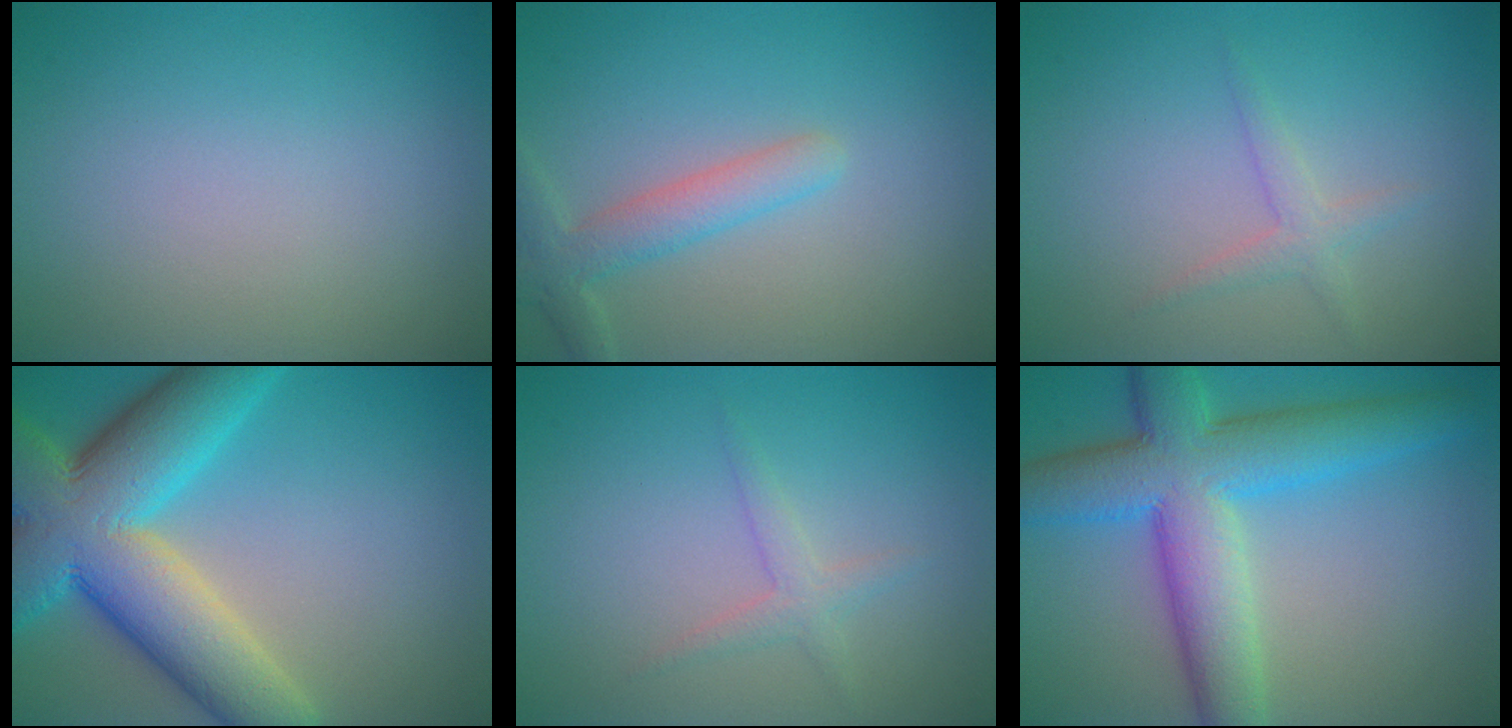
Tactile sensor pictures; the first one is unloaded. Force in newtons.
{"total": 3.0, "press": 3.0, "slide": 0.2}
{"total": 1.6, "press": 1.6, "slide": 0.0}
{"total": 13.2, "press": 13.2, "slide": 0.6}
{"total": 1.6, "press": 1.6, "slide": 0.0}
{"total": 9.6, "press": 9.6, "slide": 0.2}